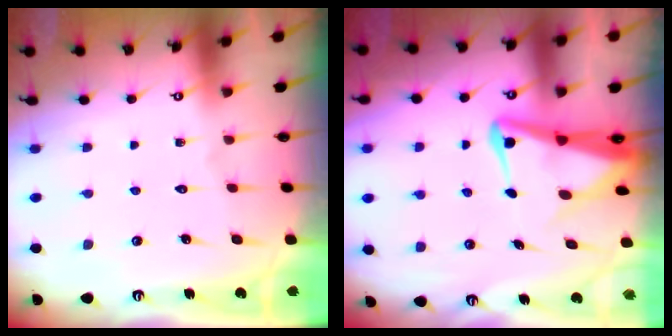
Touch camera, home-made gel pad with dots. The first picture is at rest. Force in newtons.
{"total": 5.8, "press": 5.8, "slide": 0.5}